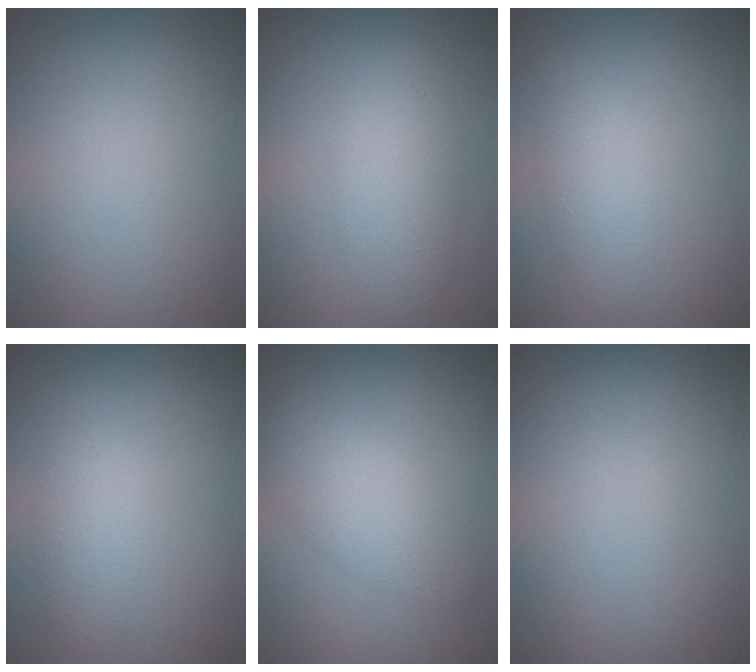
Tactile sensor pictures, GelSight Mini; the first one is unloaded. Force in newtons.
{"total": 4.3, "press": 4.3, "slide": 0.1}
{"total": 2.5, "press": 2.5, "slide": 0.1}
{"total": 2.6, "press": 2.6, "slide": 0.2}
{"total": 3.3, "press": 3.3, "slide": 0.2}
{"total": 0.0}